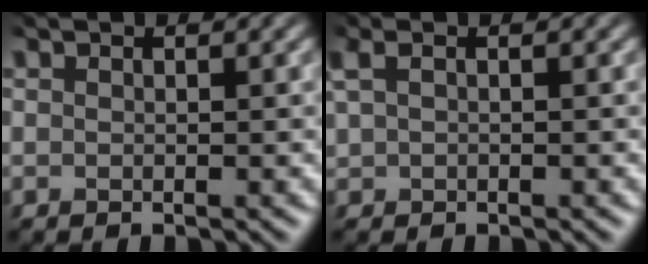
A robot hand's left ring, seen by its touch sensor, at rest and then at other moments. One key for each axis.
{"total": 1.2, "fx": 0.5, "fy": 0.5, "fz": 1.0, "tx": -0.029, "ty": 0.004, "tz": 0.021}